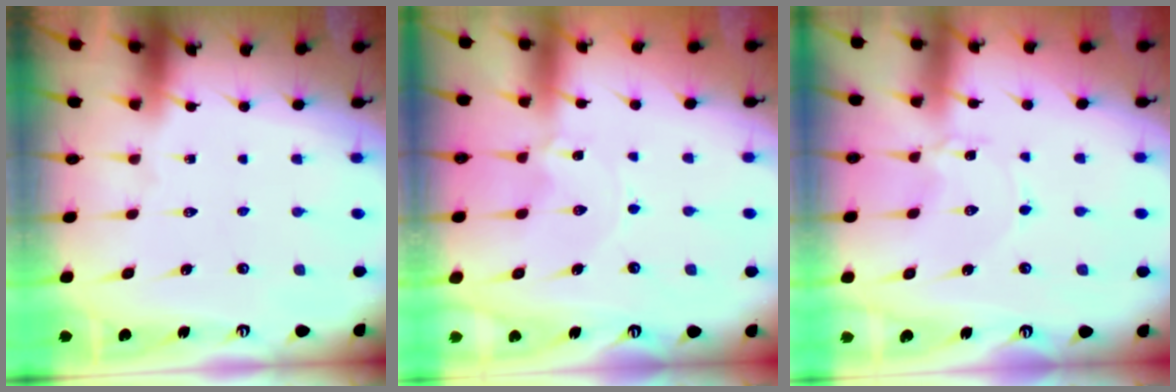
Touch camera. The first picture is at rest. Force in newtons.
{"total": 0.0}
{"total": 0.8, "press": 0.8, "slide": 0.1}